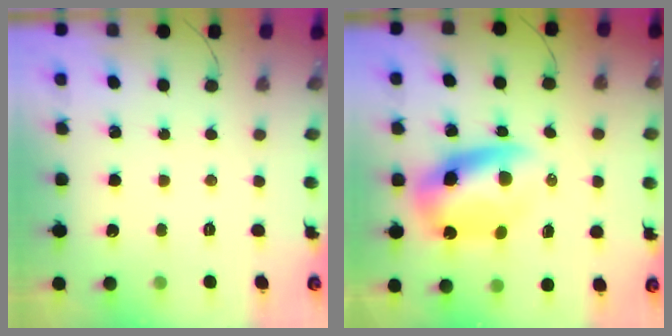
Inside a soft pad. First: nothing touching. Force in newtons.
{"total": 10.2, "press": 10.0, "slide": 2.3}